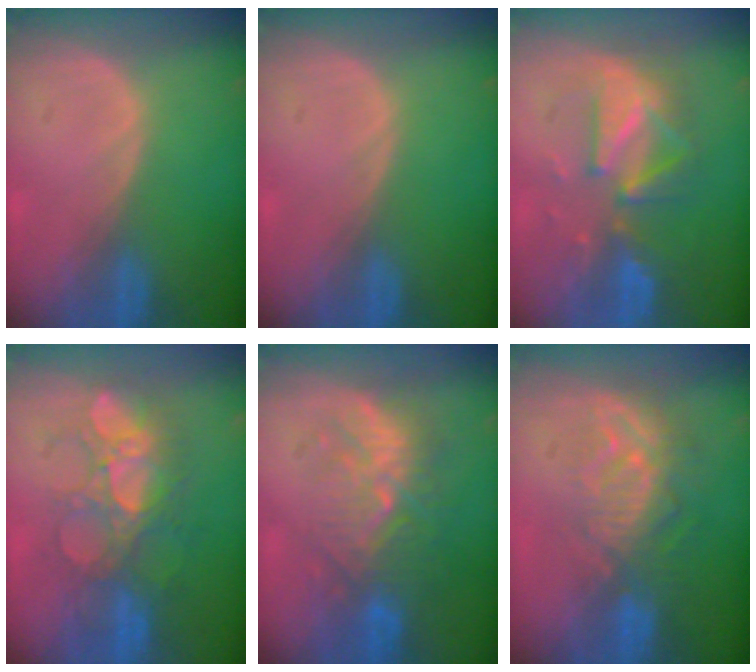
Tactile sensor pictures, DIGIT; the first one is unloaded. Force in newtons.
{"total": 0.0}
{"total": 8.1, "press": 8.0, "slide": 0.6}
{"total": 8.9, "press": 8.8, "slide": 1.4}
{"total": 9.5, "press": 9.0, "slide": 3.0}
{"total": 9.5, "press": 8.2, "slide": 4.7}